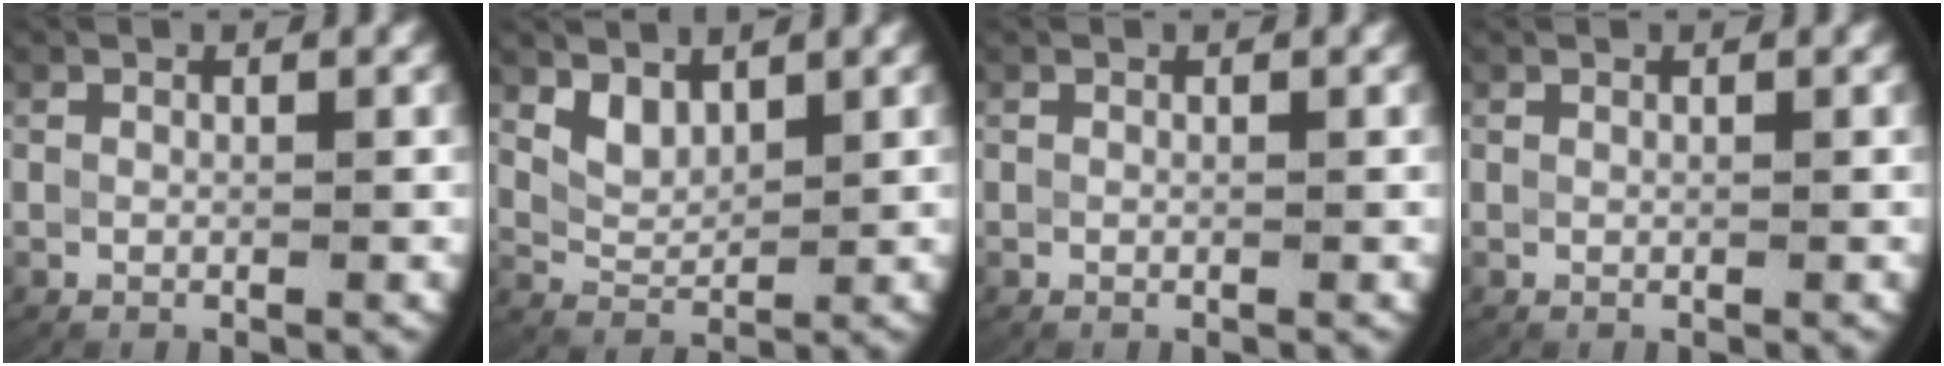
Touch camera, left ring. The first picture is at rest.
{"total": 2.5, "force": [1.6, 1.5, 1.2], "torque": [-0.038, -0.013, 0.036]}
{"total": 0.0}
{"total": 0.0}